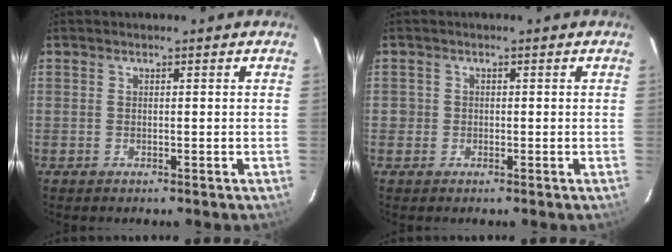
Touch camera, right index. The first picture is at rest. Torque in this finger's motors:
{"motor_torque": [-0.06, 0.12, 0.01, 0.00]}